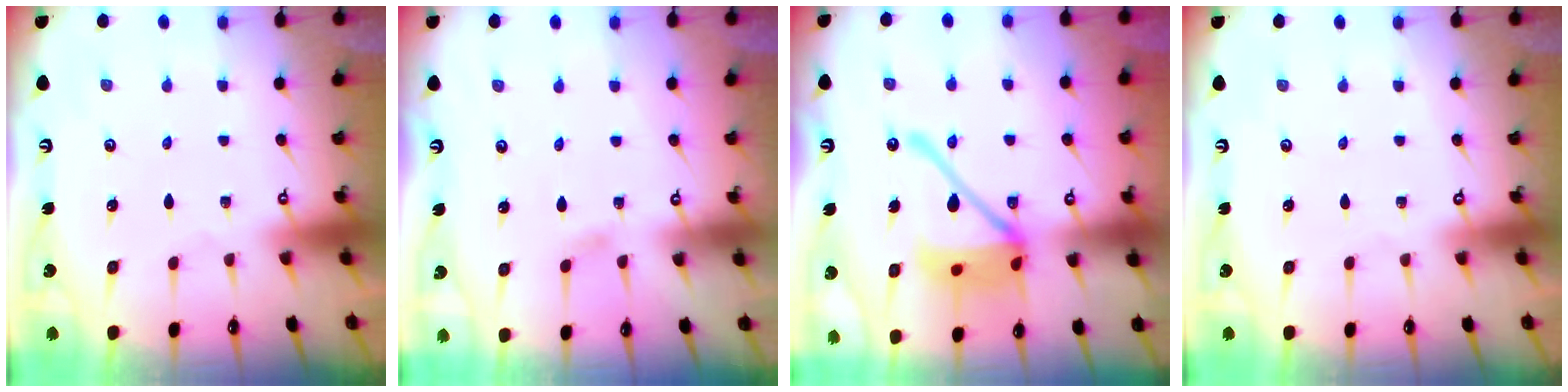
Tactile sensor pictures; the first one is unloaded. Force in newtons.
{"total": 3.8, "press": 3.7, "slide": 0.6}
{"total": 17.8, "press": 17.7, "slide": 2.4}
{"total": 0.6, "press": 0.5, "slide": 0.4}